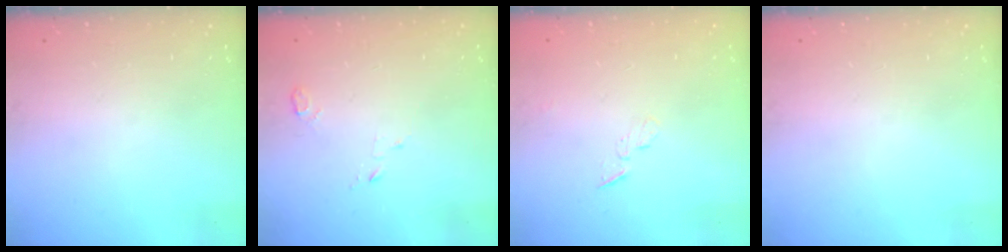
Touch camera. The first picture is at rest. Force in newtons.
{"total": 2.8, "press": 2.8, "slide": 0.3}
{"total": 3.3, "press": 3.3, "slide": 0.4}
{"total": 0.0}